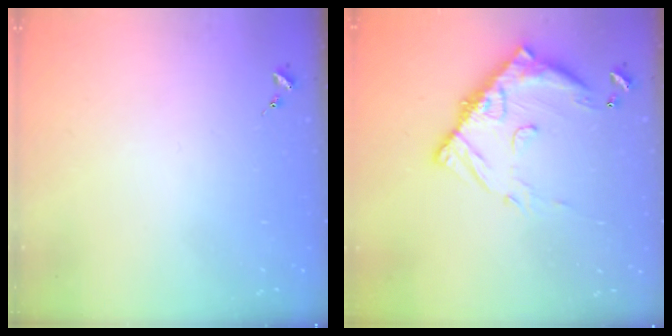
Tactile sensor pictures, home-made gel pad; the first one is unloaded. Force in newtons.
{"total": 14.4, "press": 14.4, "slide": 1.3}